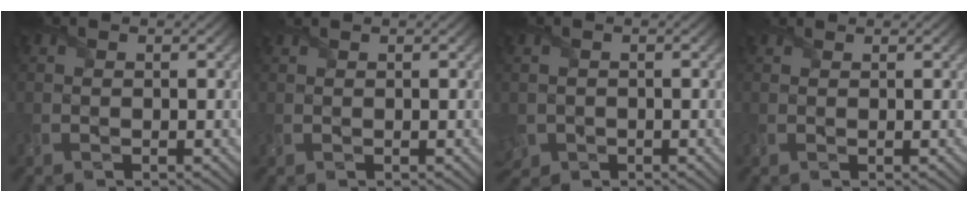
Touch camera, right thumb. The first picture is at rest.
{"total": 0.6, "force": [0.6, 0.0, 0.2], "torque": [-0.008, 0.006, 0.014]}
{"total": 2.5, "force": [-1.0, 2.2, 0.7], "torque": [-0.027, -0.018, -0.023]}
{"total": 0.9, "force": [0.8, 0.2, 0.1], "torque": [-0.007, 0.004, 0.019]}